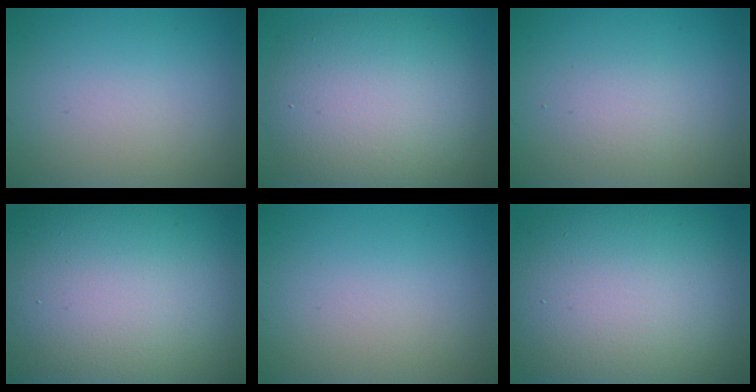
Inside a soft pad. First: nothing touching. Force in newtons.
{"total": 9.9, "press": 9.9, "slide": 0.4}
{"total": 1.5, "press": 1.5, "slide": 0.1}
{"total": 22.3, "press": 22.3, "slide": 0.7}
{"total": 0.0}
{"total": 16.1, "press": 16.1, "slide": 0.6}